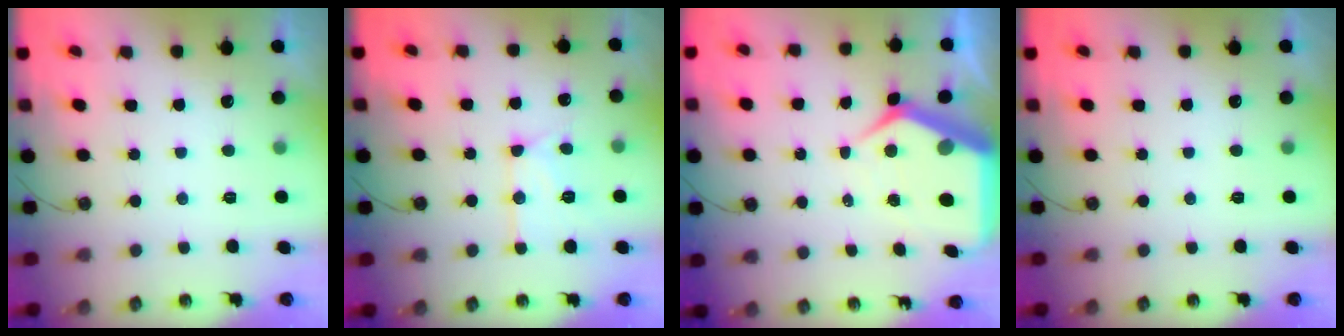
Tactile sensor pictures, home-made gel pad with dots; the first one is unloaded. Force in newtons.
{"total": 12.7, "press": 12.7, "slide": 1.3}
{"total": 11.5, "press": 11.4, "slide": 0.9}
{"total": 0.0}